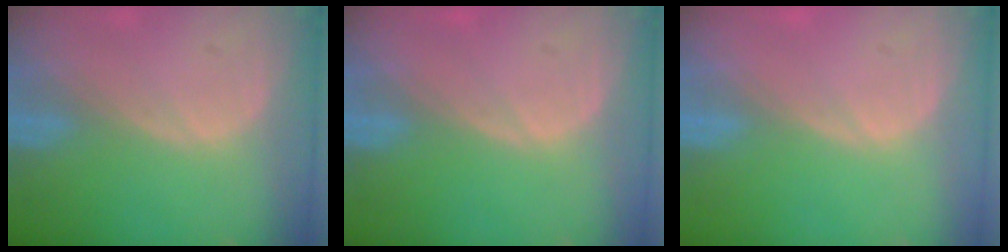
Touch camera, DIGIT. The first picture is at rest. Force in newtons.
{"total": 0.0}
{"total": 0.0}